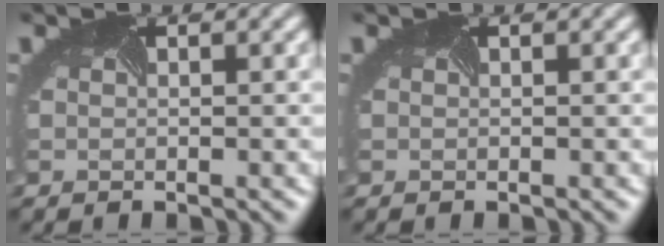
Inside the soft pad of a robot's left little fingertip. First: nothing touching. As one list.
[{"total": 0.0}]